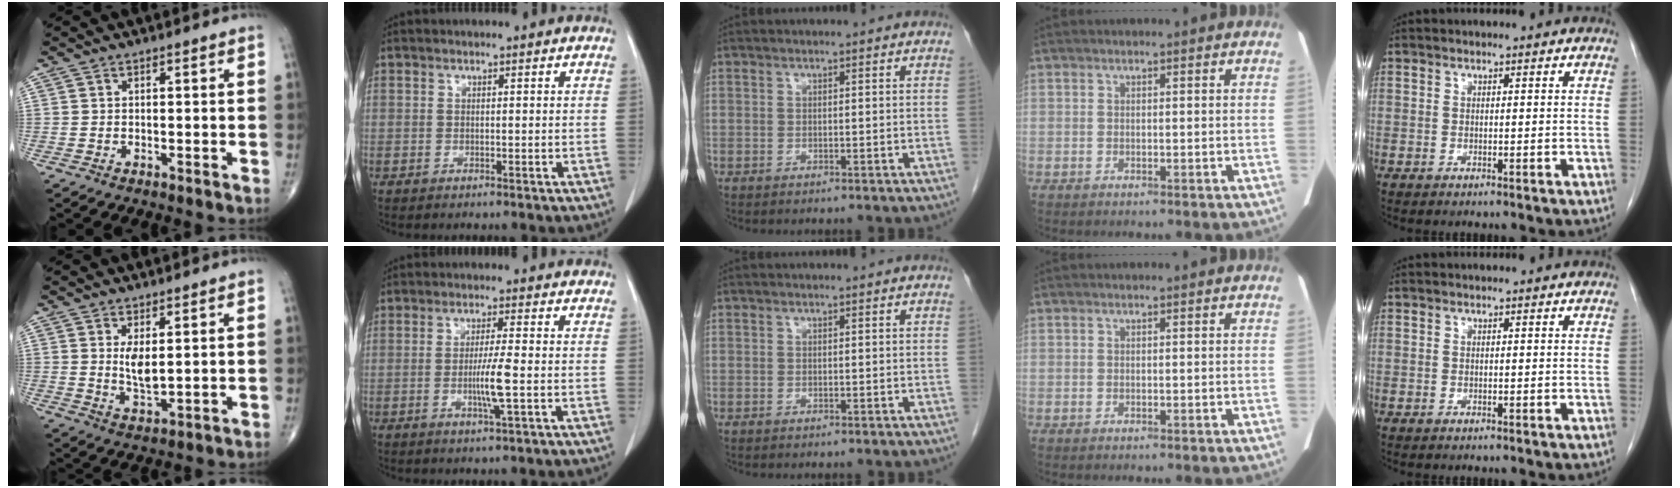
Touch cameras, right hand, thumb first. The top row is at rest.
{"thumb": {"total": 4.6, "force": [1.1, 1.8, 4.1], "torque": [-0.072, -0.018, 0.028]}, "index": {"total": 5.3, "force": [-1.1, -0.1, 5.2], "torque": [-0.098, -0.009, -0.020]}}